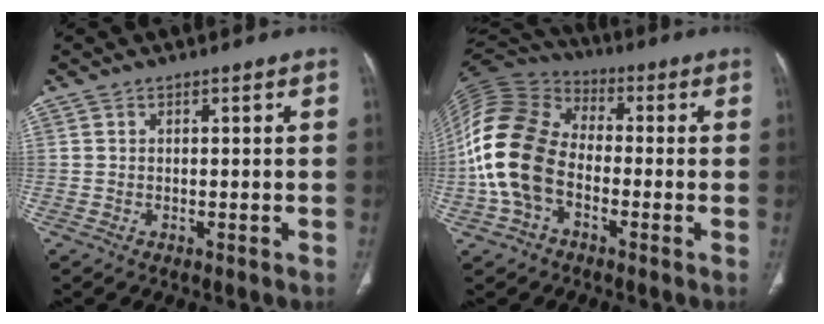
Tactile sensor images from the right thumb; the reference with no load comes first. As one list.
[{"total": 17.4, "force": [-3.5, 11.9, 12.3], "torque": [-0.257, 0.037, -0.073]}]